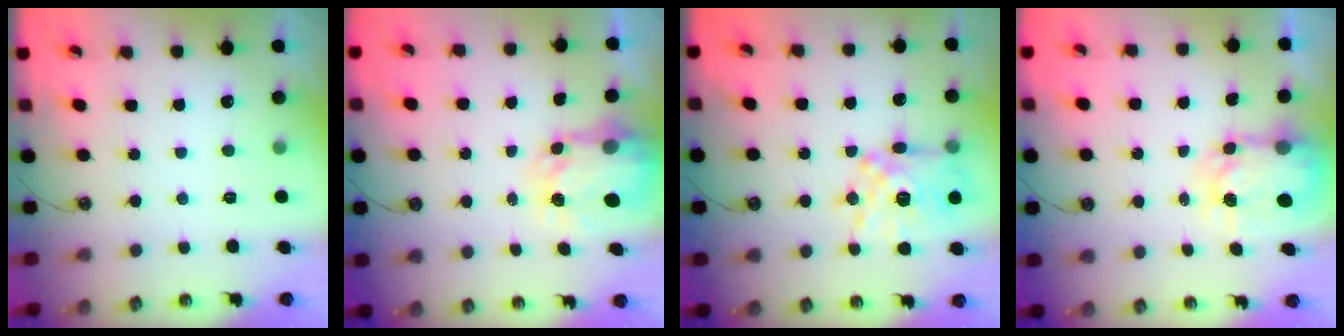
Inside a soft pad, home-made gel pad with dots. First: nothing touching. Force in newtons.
{"total": 5.2, "press": 5.1, "slide": 0.4}
{"total": 14.3, "press": 14.2, "slide": 1.2}
{"total": 6.6, "press": 6.6, "slide": 0.6}